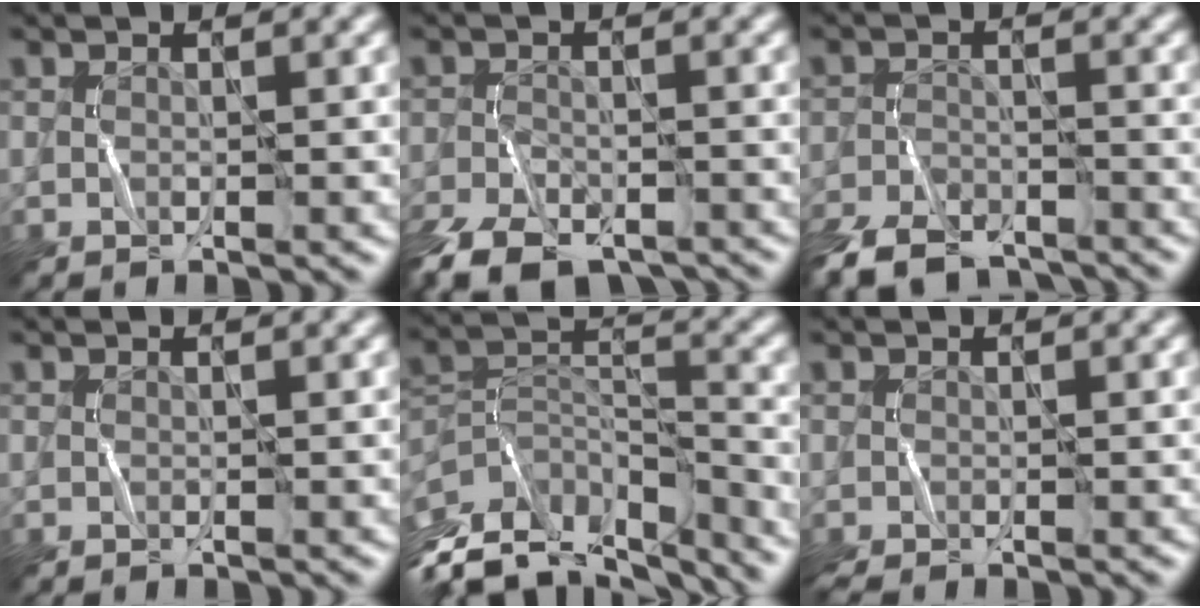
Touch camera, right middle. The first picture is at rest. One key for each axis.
{"total": 8.6, "fx": -7.0, "fy": 3.5, "fz": 3.5, "tx": -0.074, "ty": -0.032, "tz": -0.115}
{"total": 8.4, "fx": -7.4, "fy": 2.9, "fz": 2.7, "tx": -0.055, "ty": -0.023, "tz": -0.130}
{"total": 0.0}
{"total": 12.3, "fx": -9.2, "fy": 5.9, "fz": 5.6, "tx": -0.120, "ty": 0.020, "tz": -0.136}
{"total": 0.5, "fx": -0.3, "fy": 0.1, "fz": 0.4, "tx": -0.010, "ty": -0.003, "tz": -0.006}